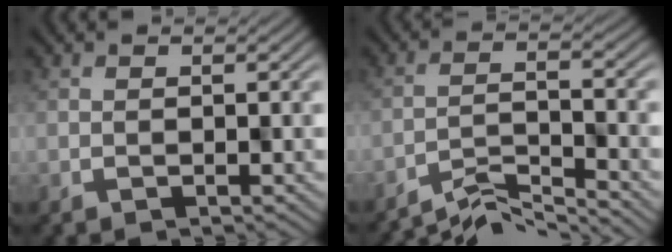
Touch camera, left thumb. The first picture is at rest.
{"total": 6.7, "force": [-5.7, 1.3, 3.2], "torque": [-0.058, -0.001, -0.101]}